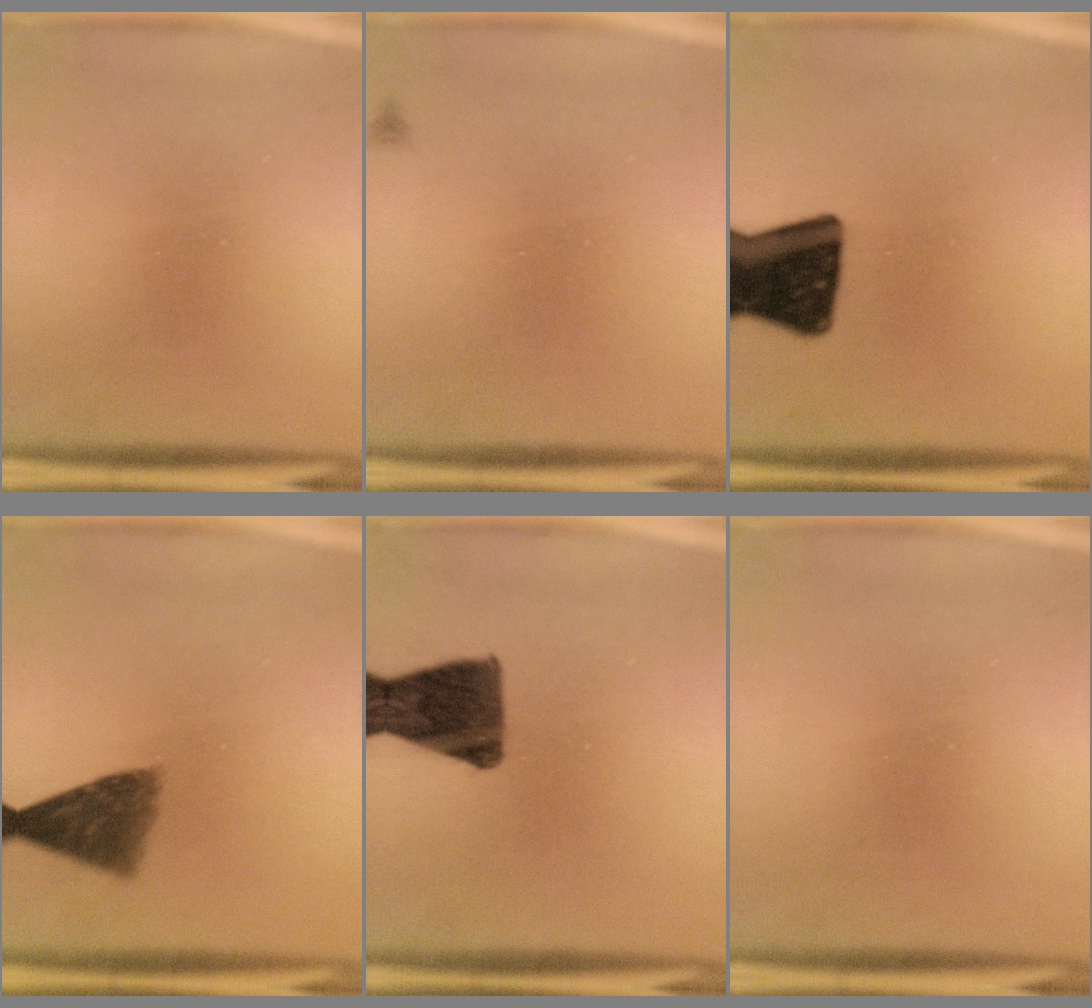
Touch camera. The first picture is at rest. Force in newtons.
{"total": 0.9}
{"total": 16.8}
{"total": 7.2}
{"total": 11.6}
{"total": 0.0}